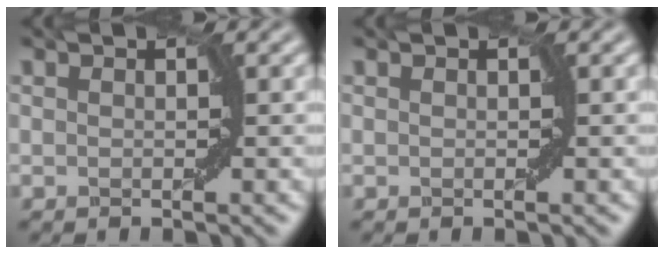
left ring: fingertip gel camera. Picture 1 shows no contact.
{"total": 0.0}